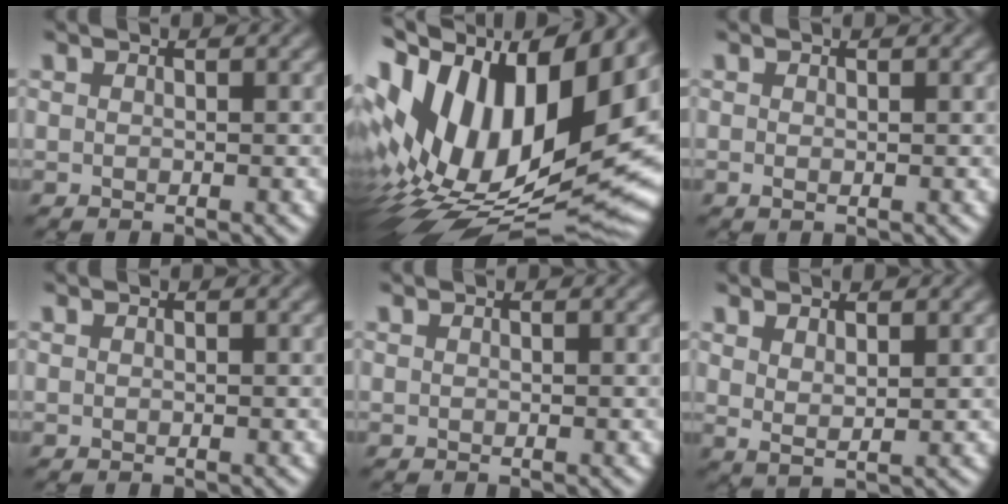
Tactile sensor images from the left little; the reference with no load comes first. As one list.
[{"total": 17.9, "force": [2.9, 9.4, 15.0], "torque": [-0.260, 0.020, 0.044]}, {"total": 0.0}, {"total": 0.0}, {"total": 0.0}, {"total": 1.7, "force": [1.1, 0.5, 1.2], "torque": [-0.025, -0.004, 0.023]}]